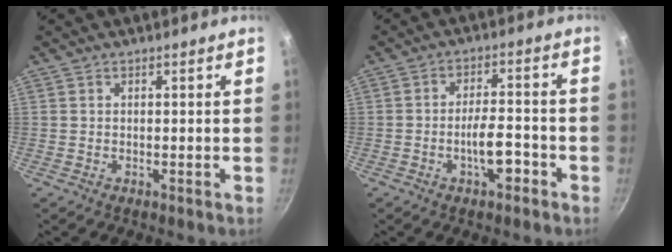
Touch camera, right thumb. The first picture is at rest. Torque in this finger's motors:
{"motor_torque": [3.05, 1.97, 1.43, -1.34, 0.51]}